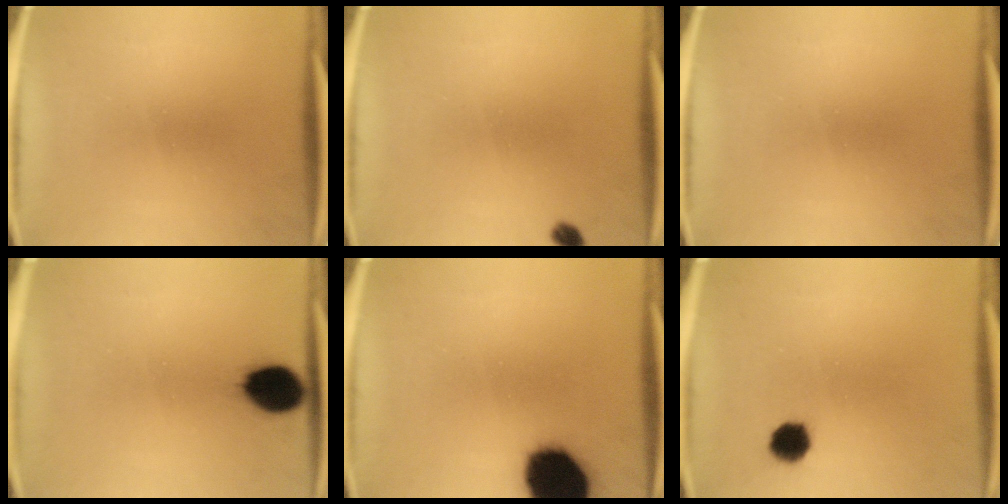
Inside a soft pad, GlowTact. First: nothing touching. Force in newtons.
{"total": 1.5}
{"total": 0.0}
{"total": 9.5}
{"total": 19.3}
{"total": 4.6}